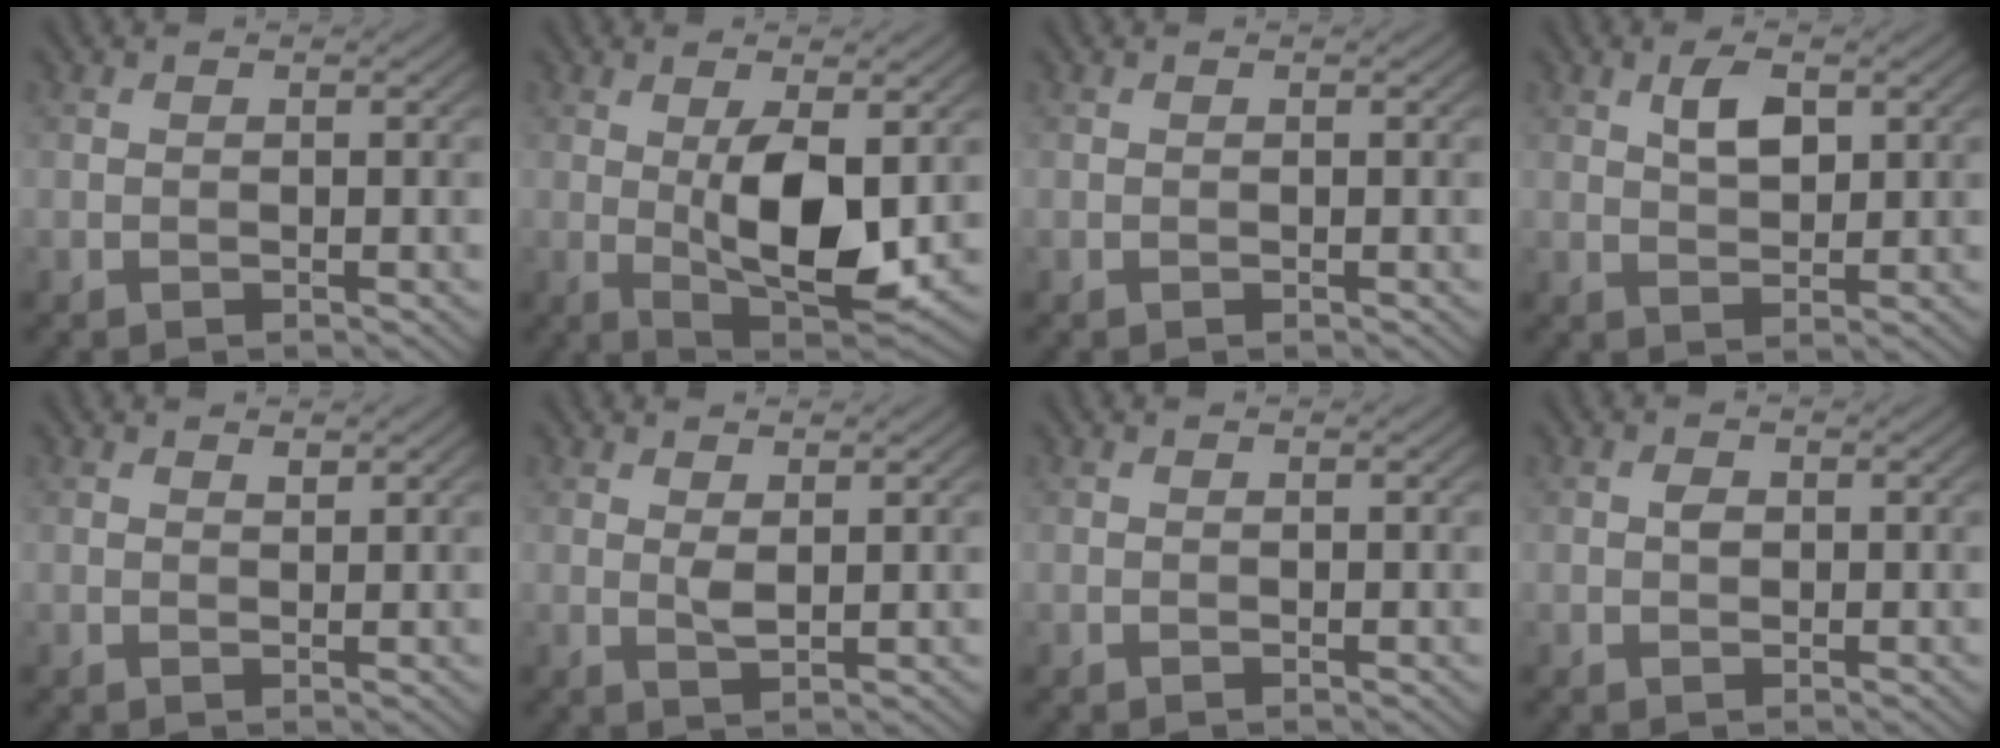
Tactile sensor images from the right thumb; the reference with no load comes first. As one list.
[{"total": 9.3, "force": [0.1, 3.8, 8.5], "torque": [-0.154, -0.007, 0.010]}, {"total": 0.0}, {"total": 3.8, "force": [1.5, 1.9, 3.0], "torque": [-0.062, 0.003, 0.028]}, {"total": 0.8, "force": [0.6, 0.3, 0.4], "torque": [-0.009, -0.003, 0.012]}, {"total": 1.7, "force": [0.8, 0.5, 1.4], "torque": [-0.034, -0.004, 0.019]}, {"total": 0.0}, {"total": 1.1, "force": [0.1, 0.8, 0.7], "torque": [-0.015, 0.000, 0.000]}]